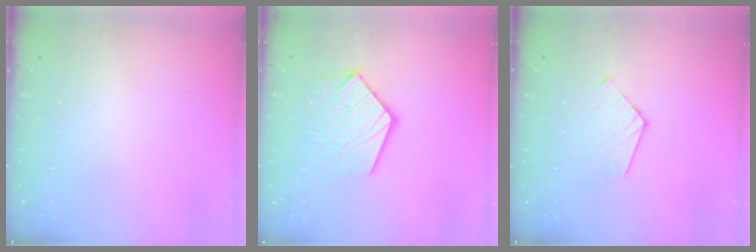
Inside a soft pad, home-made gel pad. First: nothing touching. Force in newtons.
{"total": 13.2, "press": 13.1, "slide": 1.4}
{"total": 4.9, "press": 4.8, "slide": 0.5}